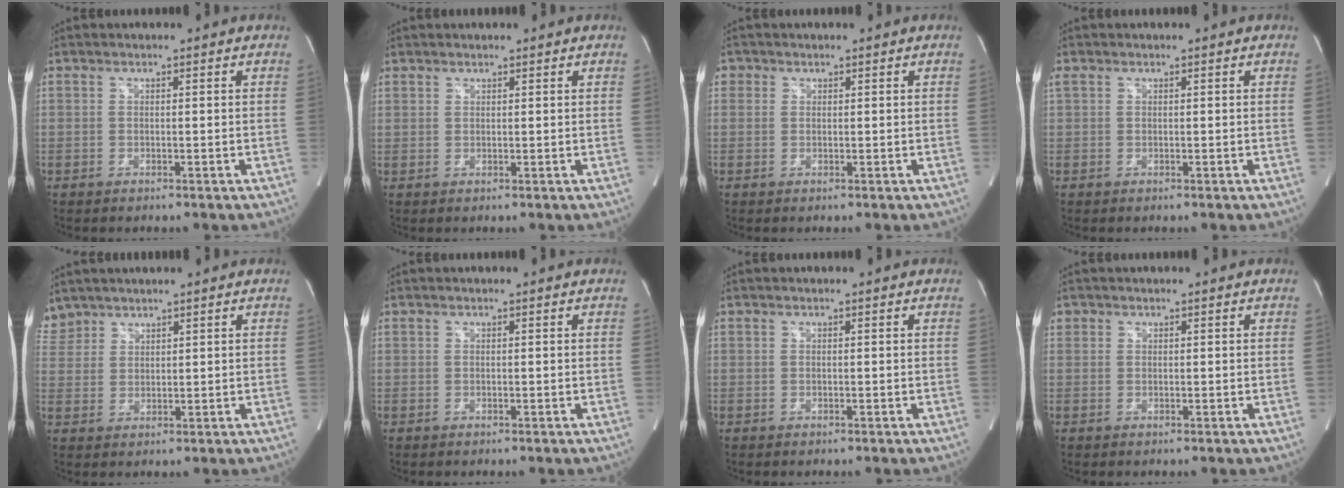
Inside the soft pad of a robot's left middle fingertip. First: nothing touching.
{"total": 1.0, "force": [0.8, 0.7, -0.1], "torque": [0.008, 0.004, 0.010]}
{"total": 1.3, "force": [0.5, 1.2, 0.1], "torque": [0.008, 0.004, 0.004]}
{"total": 0.9, "force": [0.5, 0.5, 0.5], "torque": [-0.024, 0.022, 0.014]}
{"total": 4.6, "force": [4.0, 2.2, 0.0], "torque": [-0.002, 0.015, 0.089]}
{"total": 0.0}
{"total": 0.0}
{"total": 0.7, "force": [0.3, 0.6, 0.1], "torque": [0.006, 0.005, 0.005]}